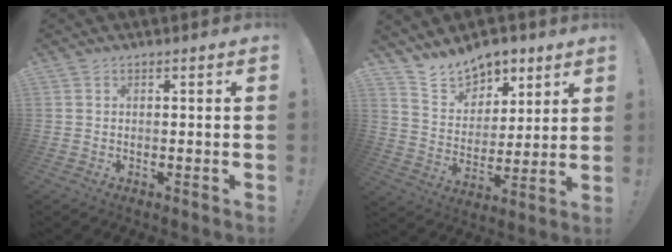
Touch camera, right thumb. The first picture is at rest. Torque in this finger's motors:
{"motor_torque": [0.03, 0.05, 0.04, 0.56, 0.03]}